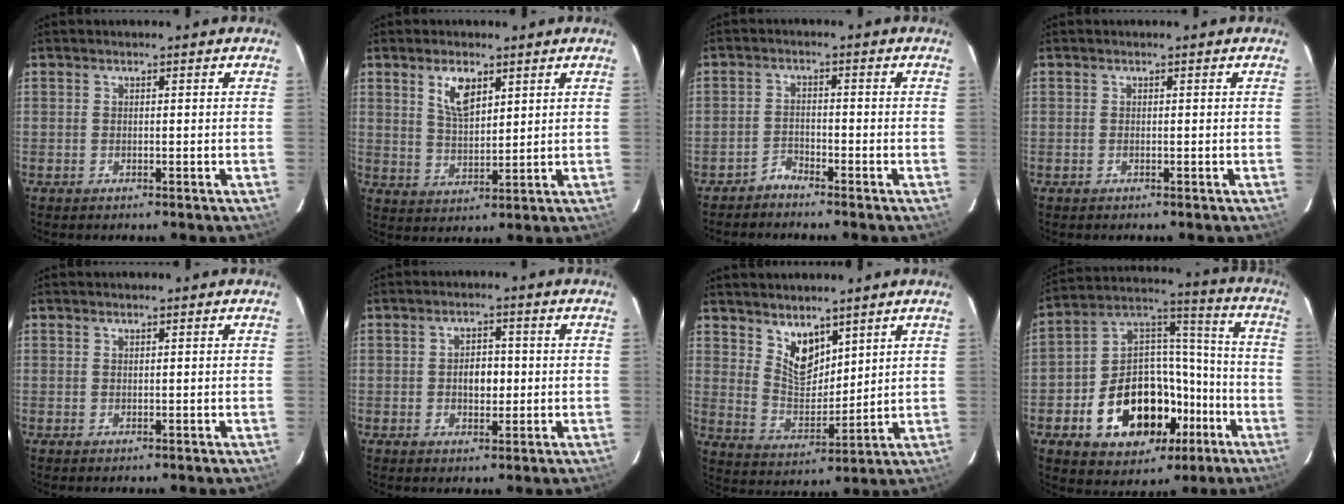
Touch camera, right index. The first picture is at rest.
{"total": 6.4, "force": [3.4, 2.9, 4.5], "torque": [-0.080, 0.003, 0.068]}
{"total": 2.3, "force": [-2.2, 0.5, 0.0], "torque": [-0.001, 0.003, -0.045]}
{"total": 0.0}
{"total": 0.0}
{"total": 4.2, "force": [-0.2, 2.7, 3.2], "torque": [-0.053, 0.007, 0.000]}
{"total": 7.9, "force": [5.5, 4.2, 3.8], "torque": [-0.058, -0.003, 0.111]}
{"total": 22.1, "force": [-9.0, 14.6, 13.9], "torque": [-0.277, 0.043, -0.117]}